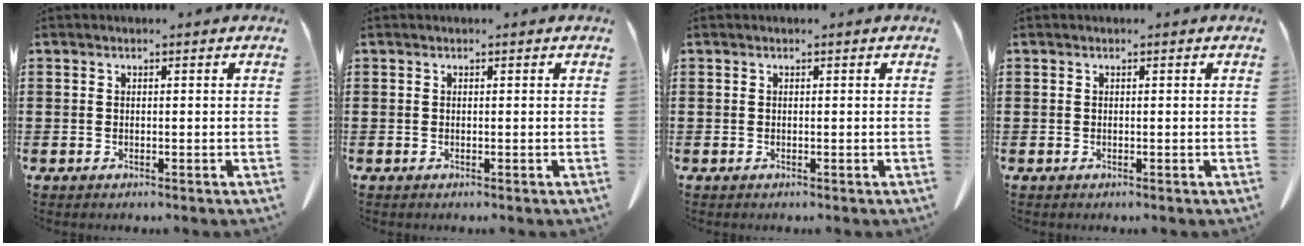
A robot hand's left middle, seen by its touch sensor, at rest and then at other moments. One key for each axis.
{"total": 0.0}
{"total": 0.0}
{"total": 0.0}